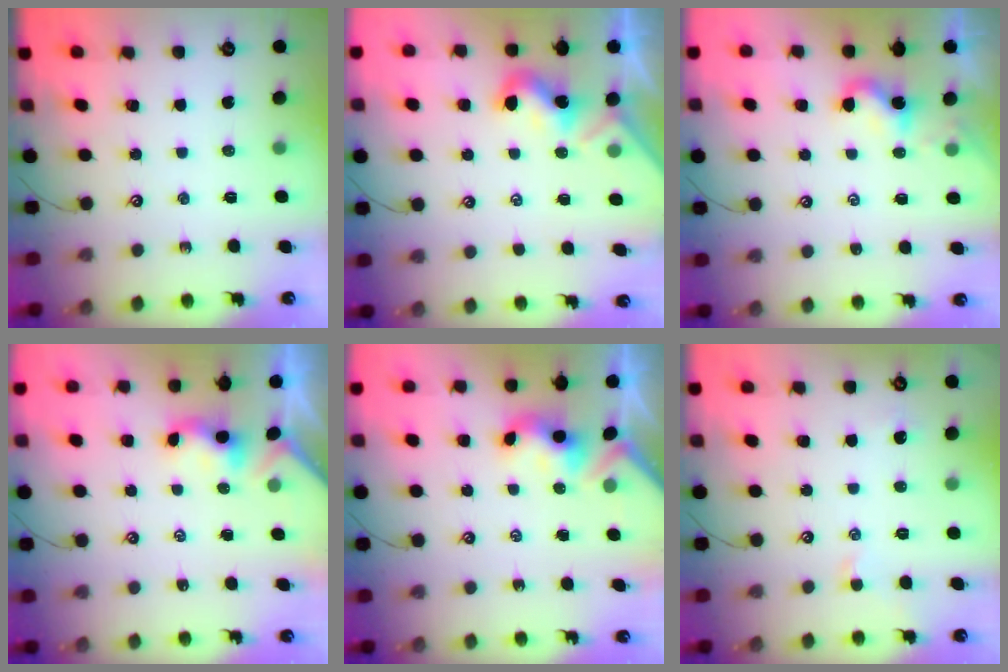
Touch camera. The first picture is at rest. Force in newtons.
{"total": 1.8, "press": 1.8, "slide": 0.4}
{"total": 0.6, "press": 0.6, "slide": 0.3}
{"total": 1.0, "press": 0.9, "slide": 0.4}
{"total": 4.3, "press": 4.3, "slide": 0.1}
{"total": 0.6, "press": 0.4, "slide": 0.5}